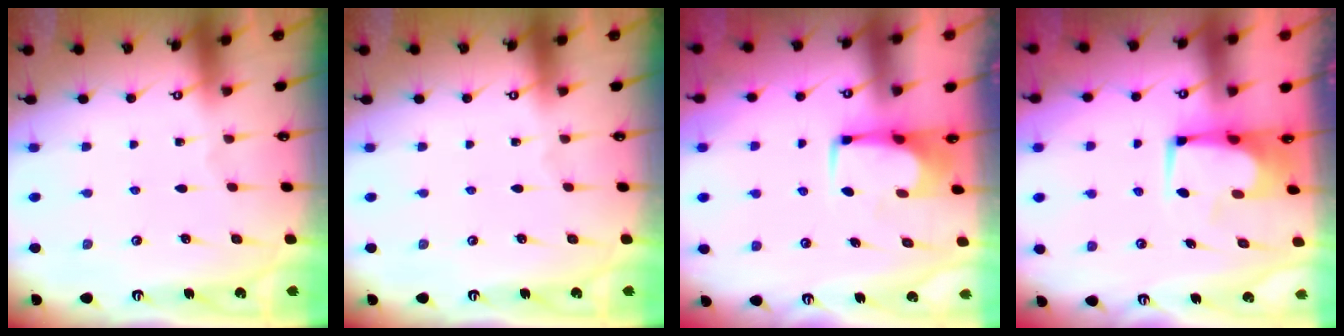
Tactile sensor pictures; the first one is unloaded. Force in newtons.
{"total": 0.0}
{"total": 0.8, "press": 0.7, "slide": 0.4}
{"total": 1.5, "press": 1.5, "slide": 0.2}